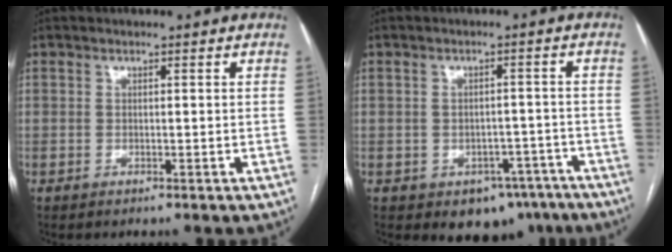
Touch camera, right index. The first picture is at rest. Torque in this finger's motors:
{"motor_torque": [0.29, -0.27, -0.05, -0.03]}